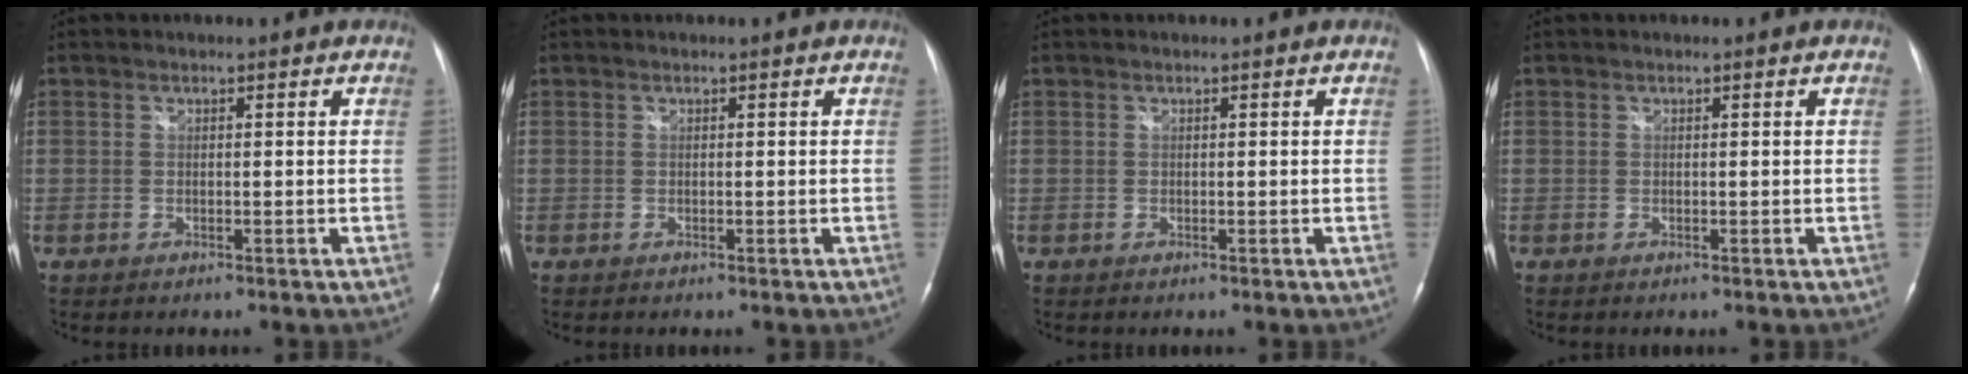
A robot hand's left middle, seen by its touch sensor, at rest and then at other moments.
{"total": 0.0}
{"total": 0.0}
{"total": 0.0}